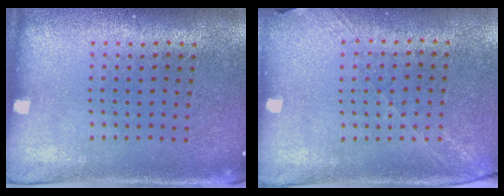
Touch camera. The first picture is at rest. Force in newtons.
{"total": 1.2, "press": 1.0, "slide": 0.7}